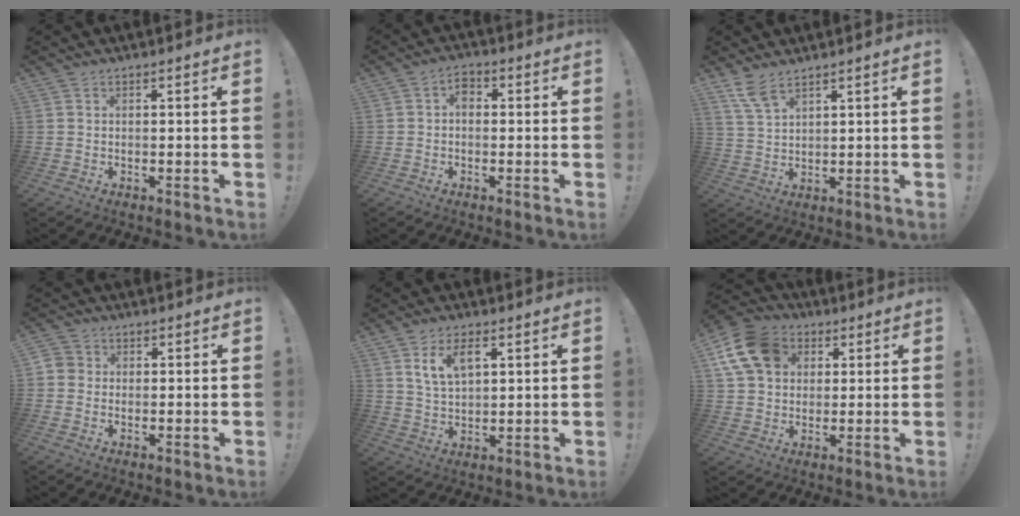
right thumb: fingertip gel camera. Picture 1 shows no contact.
{"total": 3.3, "force": [-0.5, 2.3, 2.3], "torque": [-0.036, 0.008, -0.011]}
{"total": 6.1, "force": [4.6, 1.9, 3.6], "torque": [-0.078, -0.016, 0.087]}
{"total": 2.9, "force": [-0.5, 2.6, 1.1], "torque": [-0.018, 0.009, -0.008]}
{"total": 7.9, "force": [3.7, 4.0, 5.6], "torque": [-0.097, -0.005, 0.066]}
{"total": 14.6, "force": [4.8, 11.6, 7.4], "torque": [-0.127, -0.003, 0.102]}